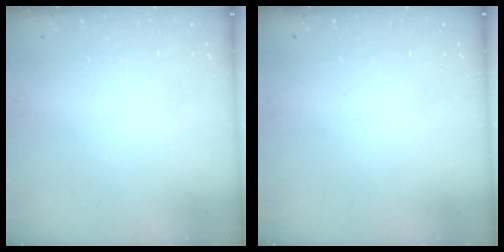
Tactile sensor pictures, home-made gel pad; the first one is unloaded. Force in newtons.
{"total": 0.0}